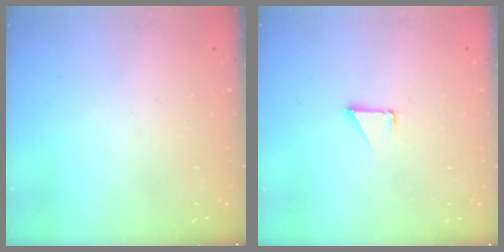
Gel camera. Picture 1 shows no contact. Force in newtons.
{"total": 1.5, "press": 1.5, "slide": 0.1}